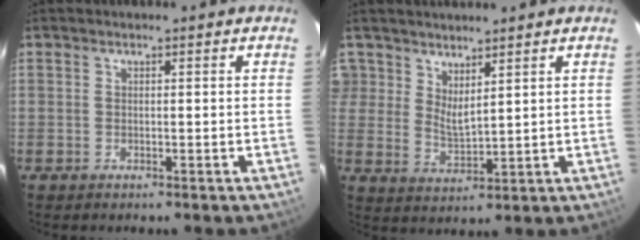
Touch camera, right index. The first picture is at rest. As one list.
[{"total": 4.8, "force": [3.5, 2.6, 2.0], "torque": [-0.037, -0.008, 0.067]}]